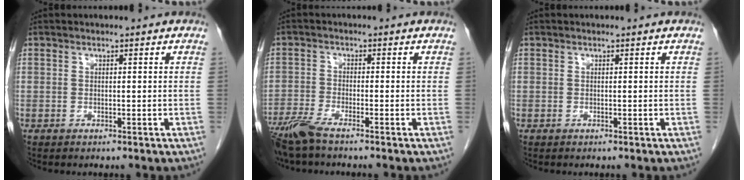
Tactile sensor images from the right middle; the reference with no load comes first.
{"total": 5.3, "force": [-4.2, 0.3, 3.2], "torque": [-0.070, -0.017, -0.086]}
{"total": 0.0}